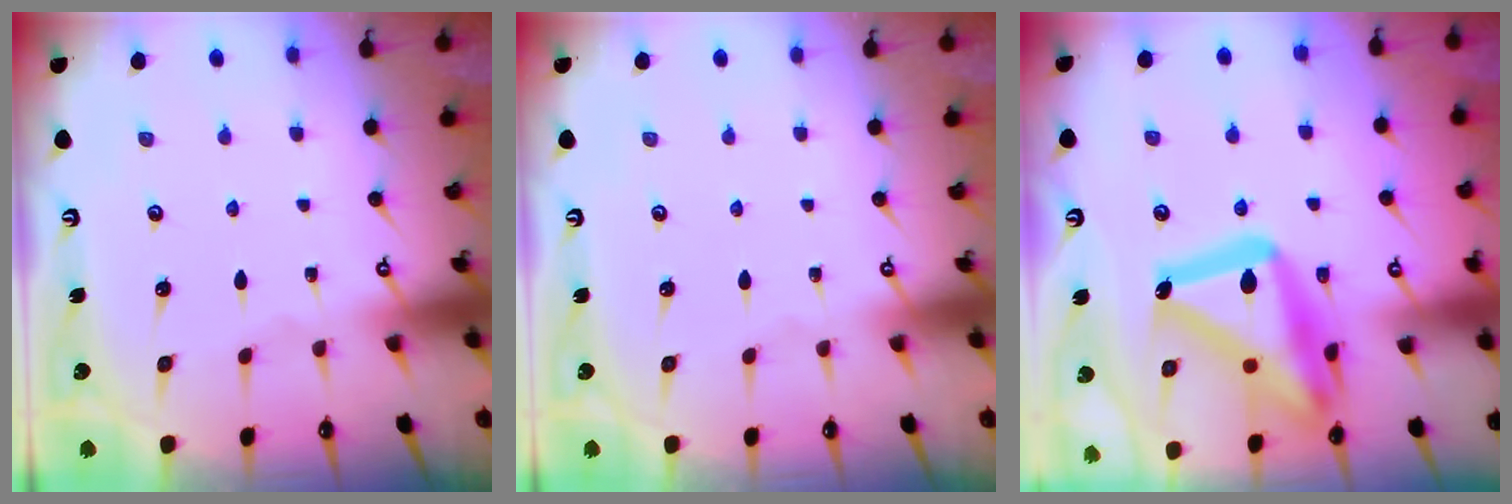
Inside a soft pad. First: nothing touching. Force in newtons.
{"total": 0.0}
{"total": 25.0, "press": 24.9, "slide": 1.9}